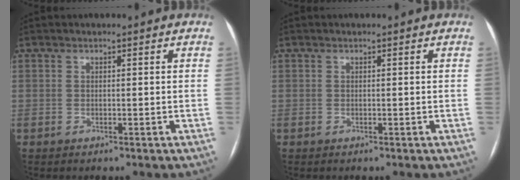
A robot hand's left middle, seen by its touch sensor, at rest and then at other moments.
{"total": 0.0}